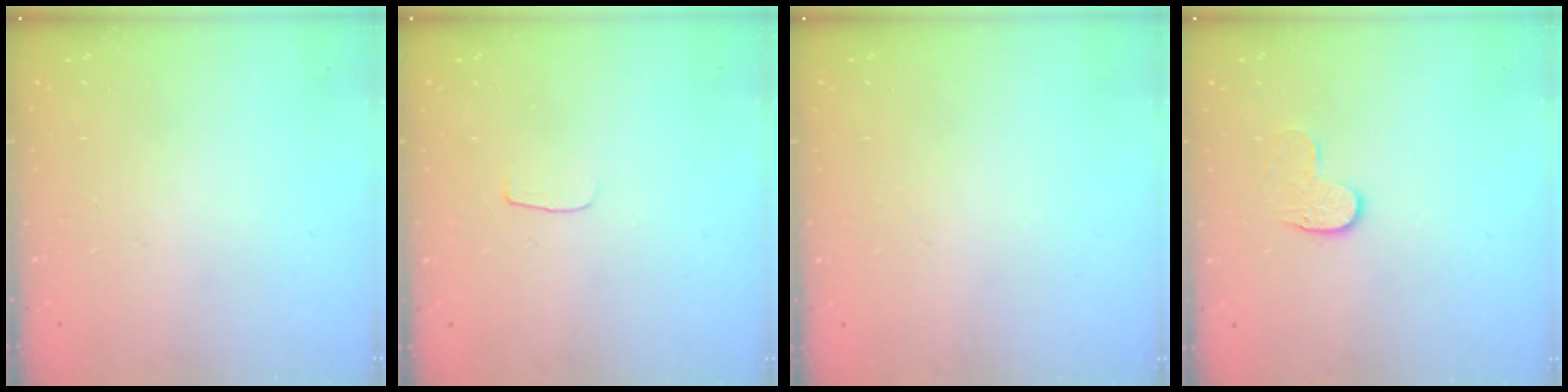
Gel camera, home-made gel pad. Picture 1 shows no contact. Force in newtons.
{"total": 3.0, "press": 3.0, "slide": 0.3}
{"total": 0.0}
{"total": 7.0, "press": 6.9, "slide": 0.6}